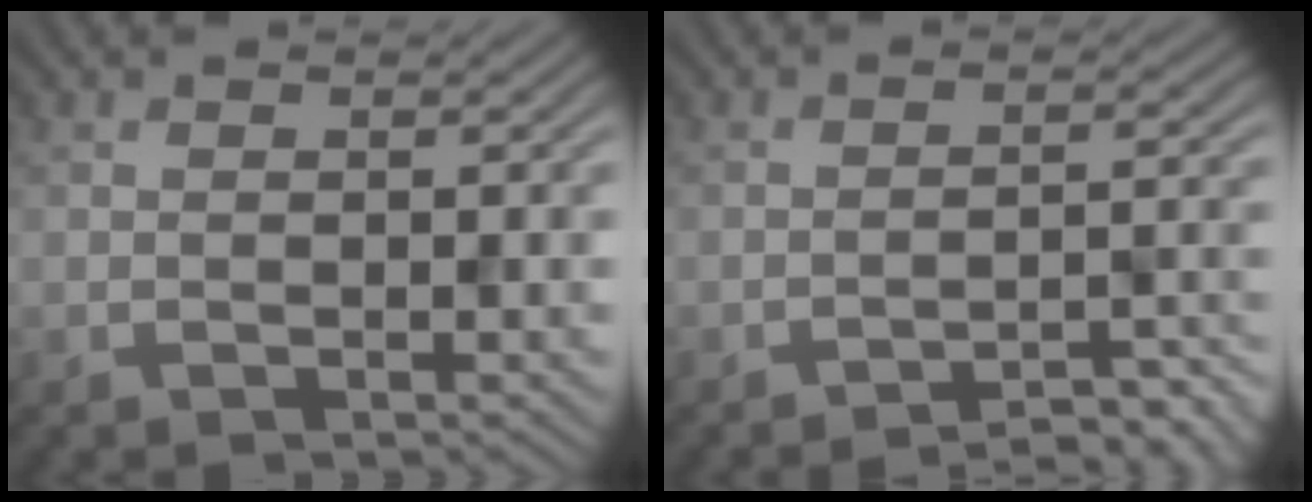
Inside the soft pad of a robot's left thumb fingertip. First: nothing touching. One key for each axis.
{"total": 5.2, "fx": -4.6, "fy": 0.6, "fz": 2.4, "tx": -0.036, "ty": 0.020, "tz": -0.062}